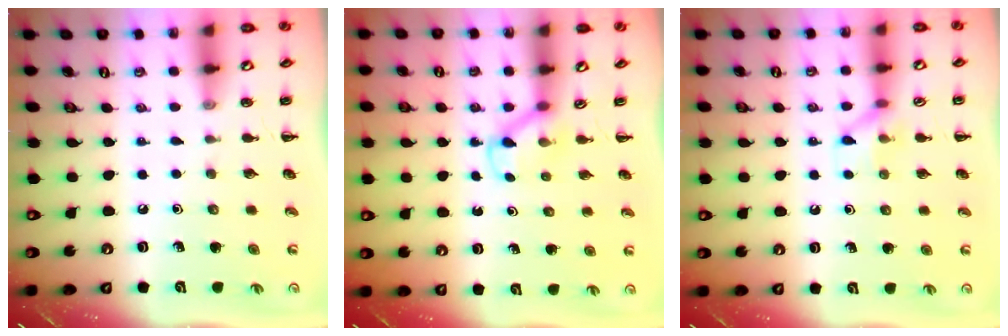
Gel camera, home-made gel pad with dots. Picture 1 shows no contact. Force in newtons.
{"total": 3.6, "press": 3.4, "slide": 1.2}
{"total": 6.9, "press": 6.8, "slide": 0.9}